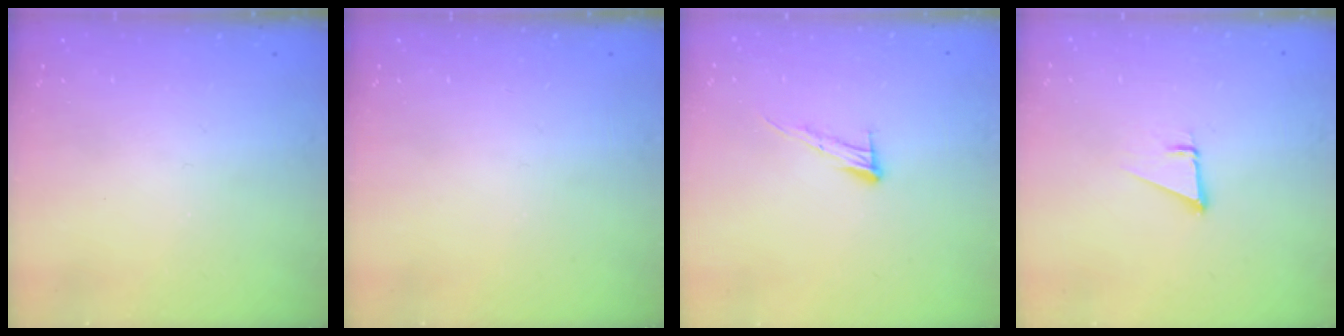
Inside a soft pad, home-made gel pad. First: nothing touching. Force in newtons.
{"total": 0.0}
{"total": 8.4, "press": 8.4, "slide": 0.4}
{"total": 1.9, "press": 1.9, "slide": 0.0}